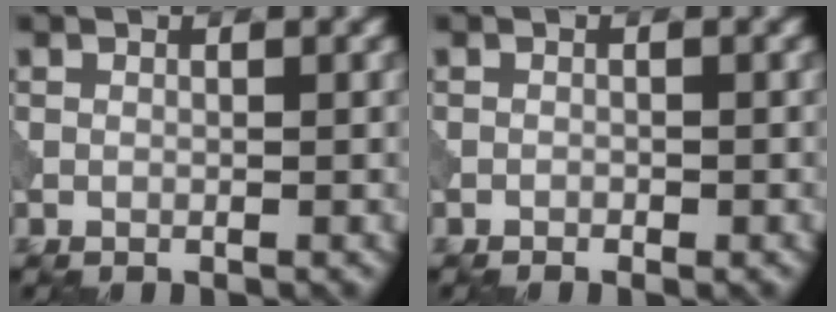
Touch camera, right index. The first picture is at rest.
{"total": 0.5, "force": [-0.4, 0.2, 0.2], "torque": [-0.001, 0.000, -0.007]}